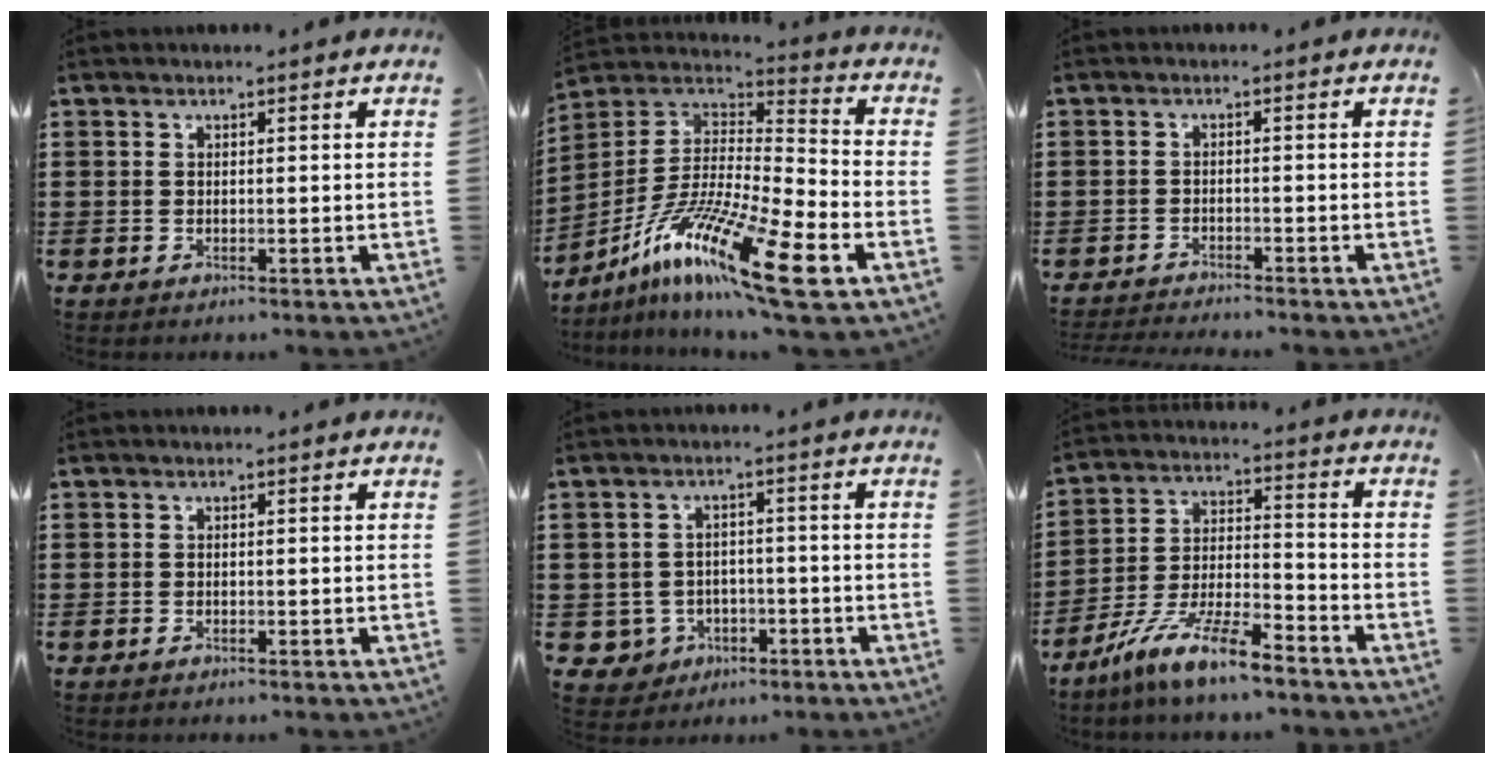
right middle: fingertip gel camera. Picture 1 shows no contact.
{"total": 16.2, "force": [-9.9, 2.2, 12.7], "torque": [-0.253, 0.010, -0.182]}
{"total": 1.8, "force": [-1.8, -0.1, 0.1], "torque": [-0.005, 0.001, -0.037]}
{"total": 0.0}
{"total": 3.9, "force": [-1.9, 3.2, 1.0], "torque": [-0.042, 0.001, -0.043]}
{"total": 10.1, "force": [-8.3, 0.8, 5.6], "torque": [-0.120, 0.004, -0.165]}